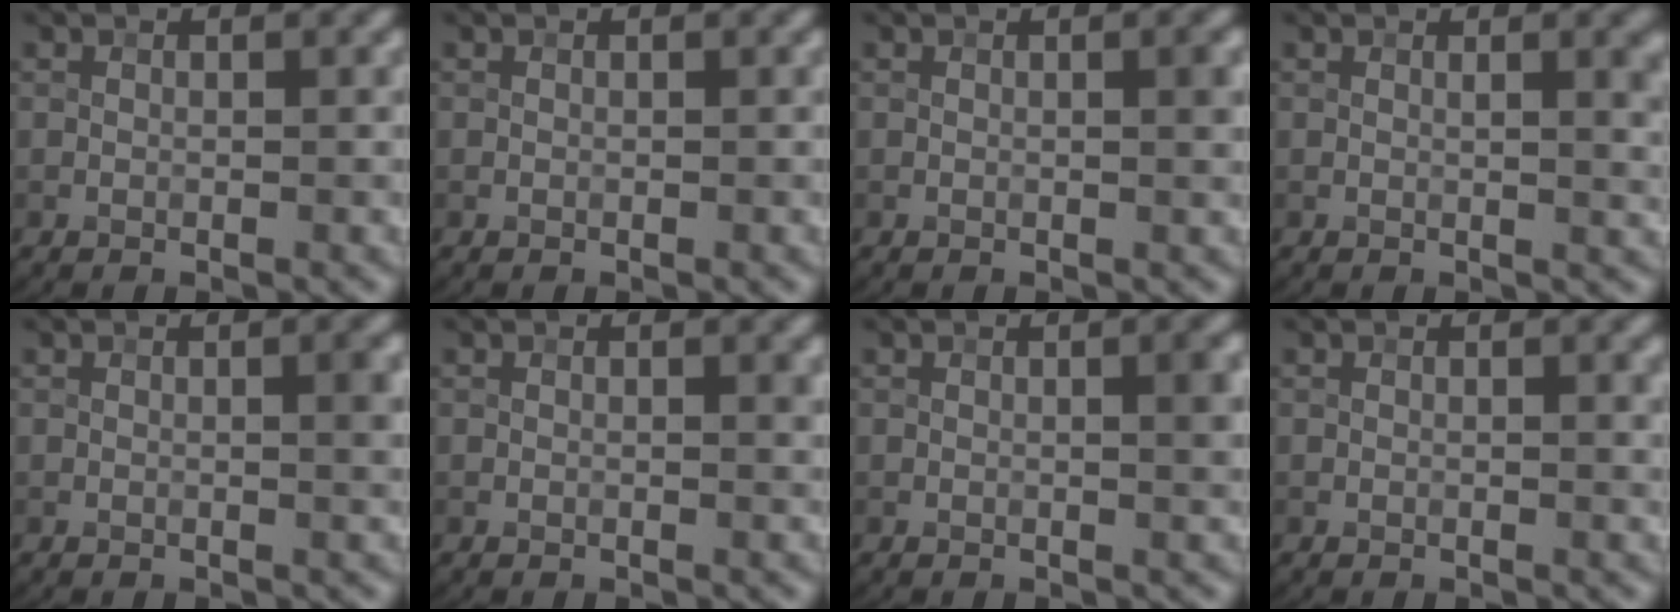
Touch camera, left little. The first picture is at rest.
{"total": 0.0}
{"total": 1.2, "force": [0.1, 0.2, 1.1], "torque": [-0.016, 0.001, 0.002]}
{"total": 3.1, "force": [0.7, 0.9, 2.8], "torque": [-0.025, 0.007, 0.006]}
{"total": 1.8, "force": [0.2, 0.4, 1.8], "torque": [-0.022, 0.003, 0.001]}
{"total": 0.6, "force": [0.2, 0.1, 0.5], "torque": [-0.005, -0.001, 0.001]}
{"total": 2.1, "force": [0.2, 0.4, 2.1], "torque": [-0.025, 0.003, 0.002]}
{"total": 1.0, "force": [0.2, 0.2, 0.9], "torque": [-0.011, 0.001, 0.002]}